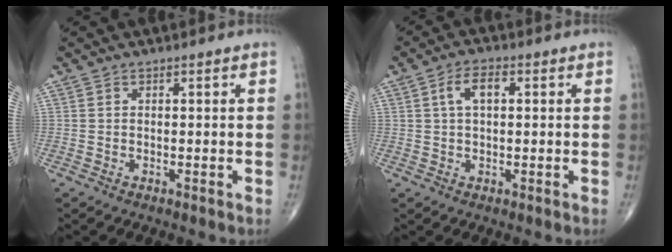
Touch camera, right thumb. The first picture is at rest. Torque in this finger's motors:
{"motor_torque": [-0.55, 0.77, 0.27, 0.14, 0.04]}